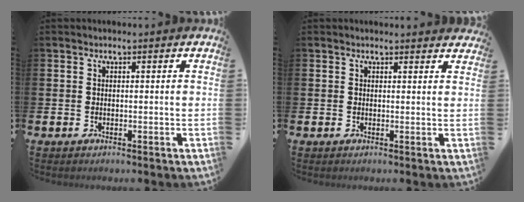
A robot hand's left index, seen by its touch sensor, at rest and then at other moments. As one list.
[{"total": 1.1, "force": [1.1, 0.1, 0.1], "torque": [0.007, -0.005, 0.018]}]